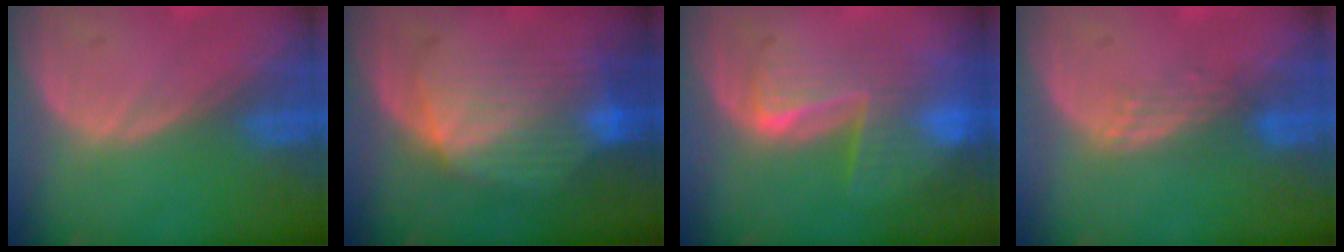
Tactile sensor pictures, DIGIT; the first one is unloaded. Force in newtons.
{"total": 8.7, "press": 8.1, "slide": 3.4}
{"total": 6.8, "press": 6.6, "slide": 1.5}
{"total": 3.0, "press": 2.5, "slide": 1.7}